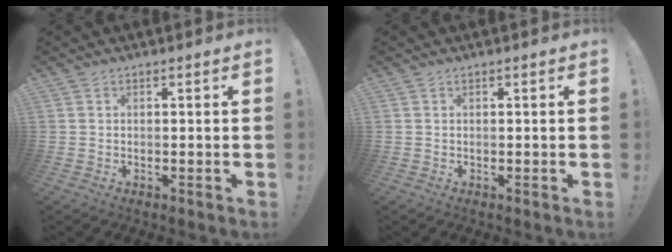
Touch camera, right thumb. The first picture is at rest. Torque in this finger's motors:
{"motor_torque": [-0.40, -0.05, -0.20, 0.07, 0.00]}